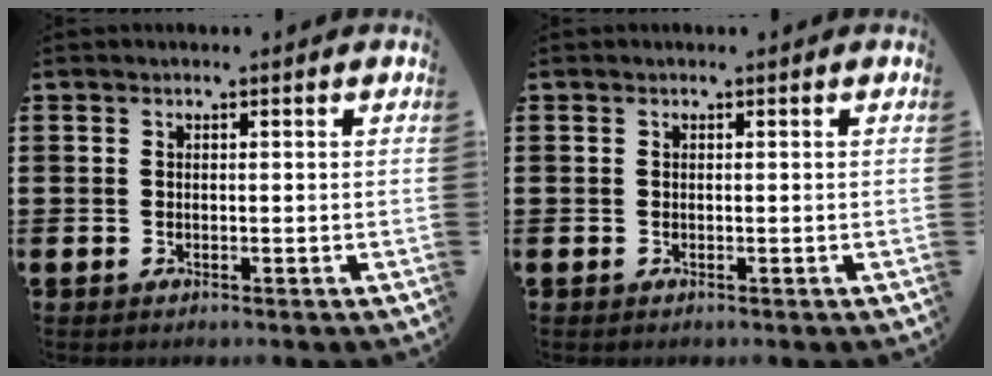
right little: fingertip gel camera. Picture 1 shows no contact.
{"total": 0.0}